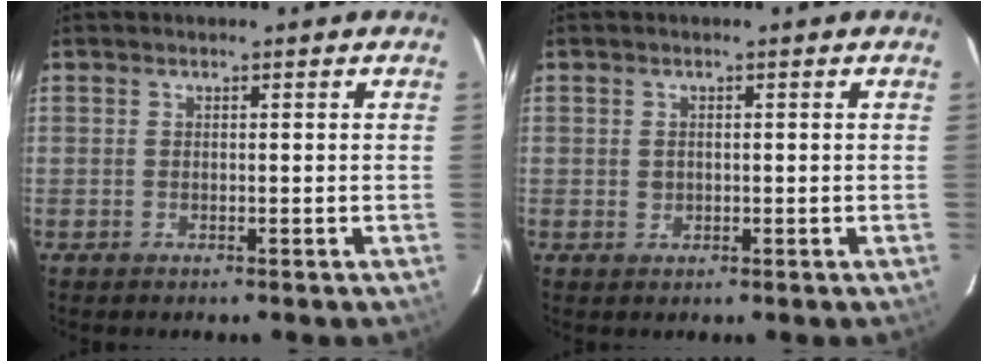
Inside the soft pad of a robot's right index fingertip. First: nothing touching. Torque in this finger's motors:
{"motor_torque": [0.08, 0.08, -0.04, 0.01]}